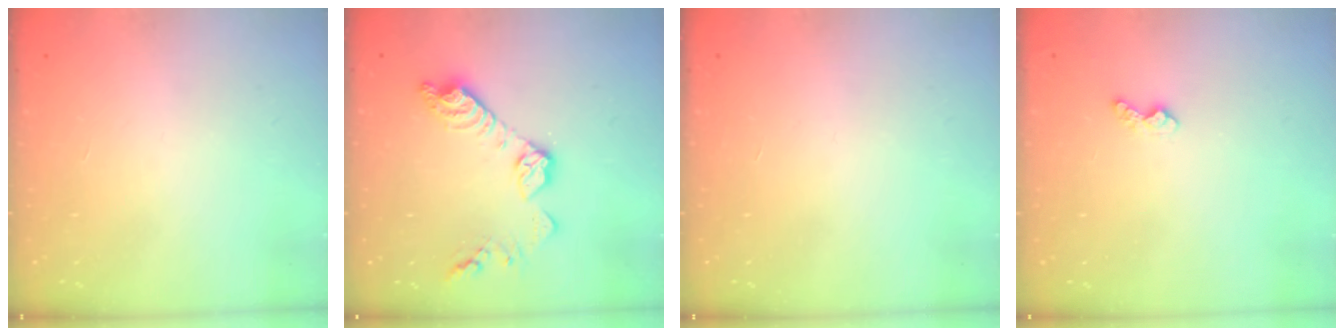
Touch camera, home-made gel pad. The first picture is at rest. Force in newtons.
{"total": 12.8, "press": 12.8, "slide": 0.7}
{"total": 0.0}
{"total": 4.0, "press": 3.9, "slide": 0.4}